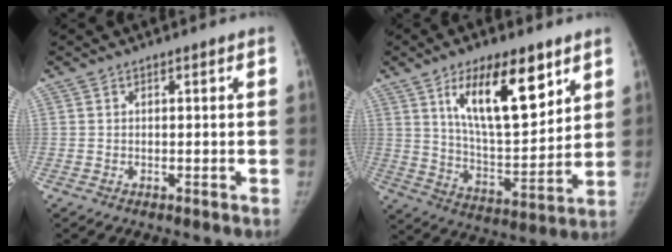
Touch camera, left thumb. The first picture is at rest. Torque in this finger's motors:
{"motor_torque": [1.56, 1.77, 1.58, -1.19, 0.19]}